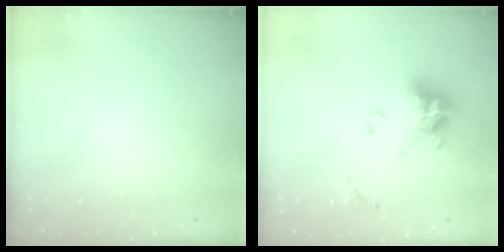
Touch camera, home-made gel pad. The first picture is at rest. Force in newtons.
{"total": 12.8, "press": 12.8, "slide": 0.7}